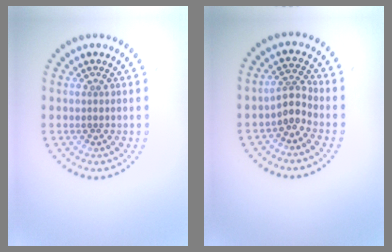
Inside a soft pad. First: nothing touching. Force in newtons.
{"total": 2.2, "press": 1.6, "slide": 1.5}